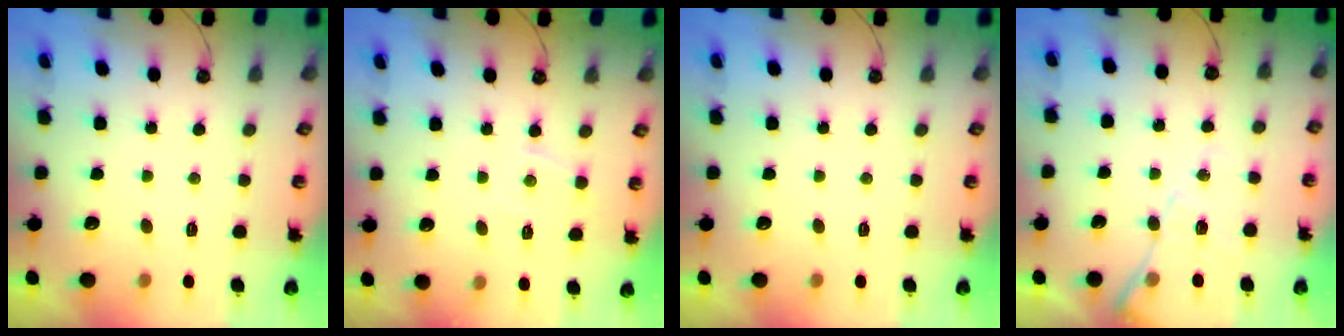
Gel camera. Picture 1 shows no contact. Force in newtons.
{"total": 6.4, "press": 6.4, "slide": 0.5}
{"total": 0.0}
{"total": 12.1, "press": 12.1, "slide": 1.0}